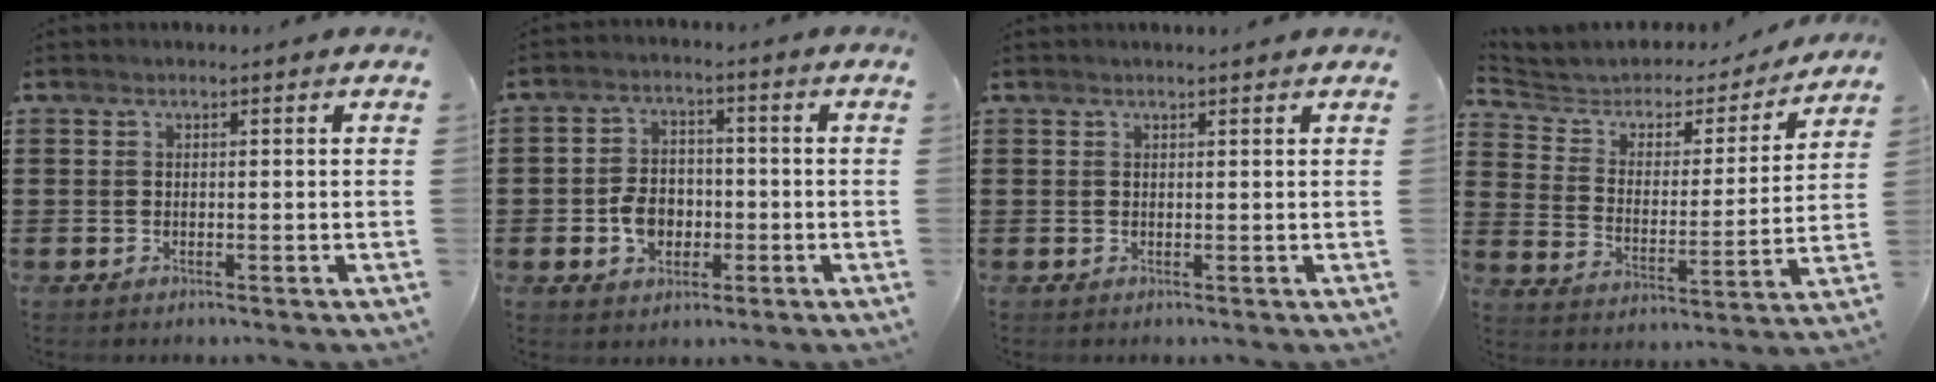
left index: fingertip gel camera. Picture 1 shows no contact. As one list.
[{"total": 5.8, "force": [-1.4, 4.4, 3.6], "torque": [-0.070, 0.005, -0.028]}, {"total": 0.9, "force": [0.8, -0.1, 0.5], "torque": [-0.010, -0.001, 0.015]}, {"total": 4.2, "force": [3.4, 2.4, 0.7], "torque": [-0.042, -0.023, 0.051]}]